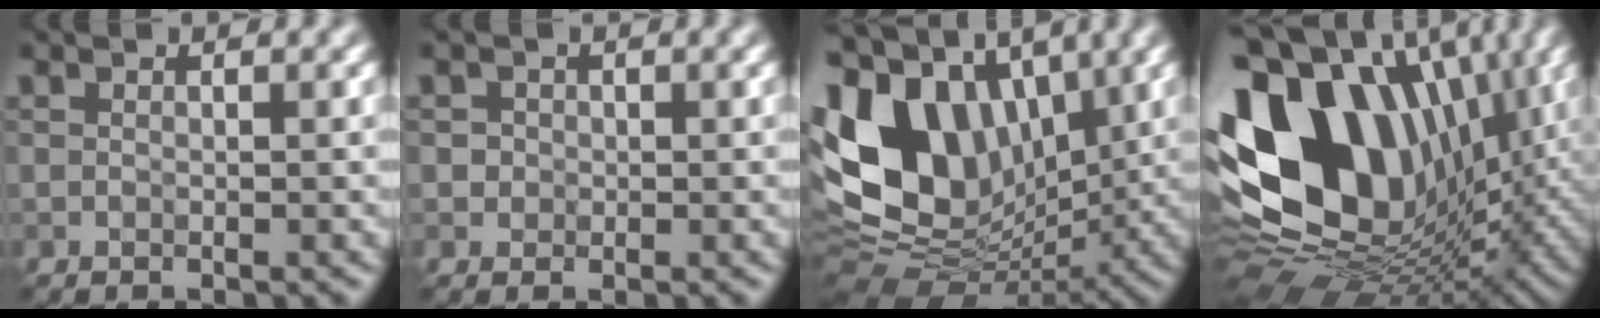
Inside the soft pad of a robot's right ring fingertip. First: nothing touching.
{"total": 0.9, "force": [0.2, 0.9, 0.0], "torque": [0.012, -0.003, 0.005]}
{"total": 14.6, "force": [2.6, 10.2, 10.1], "torque": [-0.211, 0.021, 0.040]}
{"total": 18.4, "force": [3.0, 12.5, 13.2], "torque": [-0.274, 0.016, 0.038]}